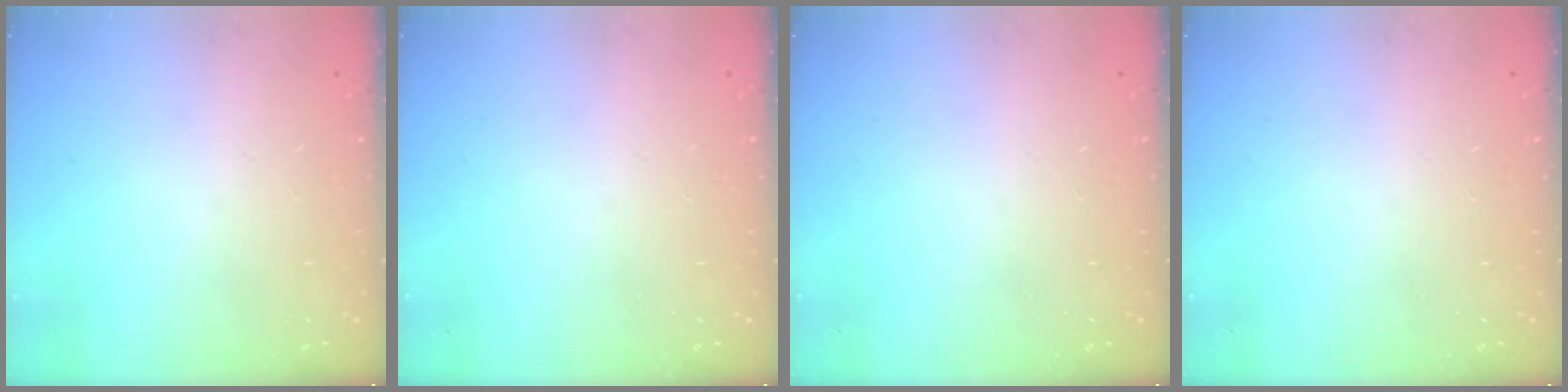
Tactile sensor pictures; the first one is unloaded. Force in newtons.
{"total": 0.0}
{"total": 0.0}
{"total": 0.0}